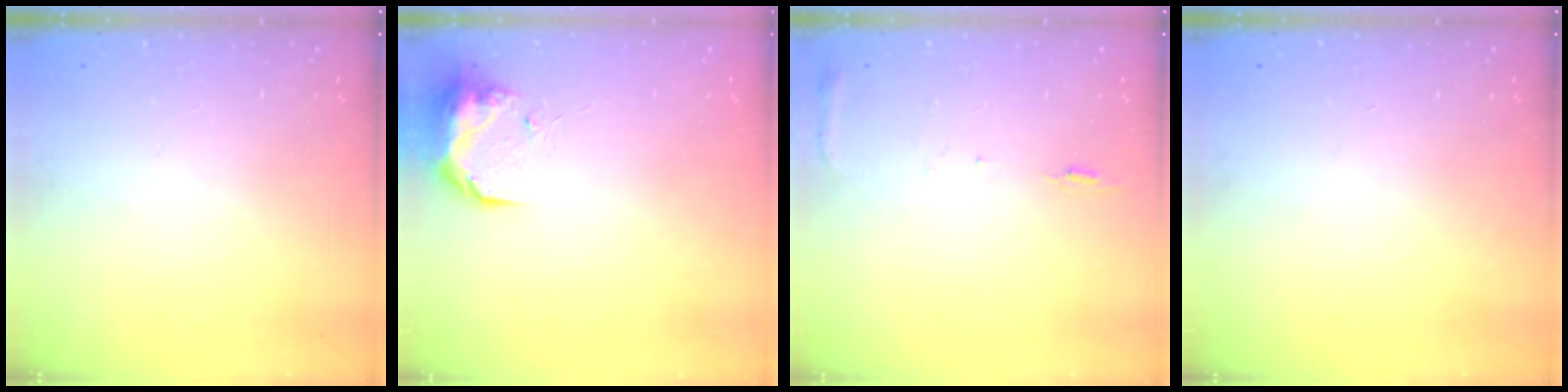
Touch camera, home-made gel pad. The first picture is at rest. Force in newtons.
{"total": 17.0, "press": 11.4, "slide": 12.7}
{"total": 5.7, "press": 5.7, "slide": 0.6}
{"total": 0.0}